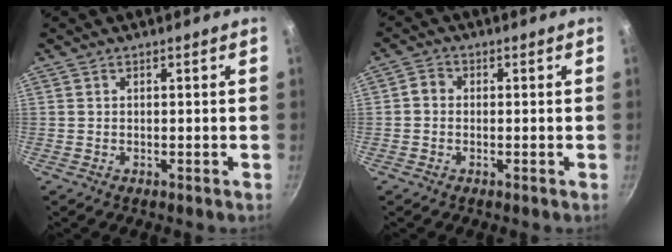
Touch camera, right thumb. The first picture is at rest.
{"total": 2.0, "force": [-0.4, 1.8, 1.0], "torque": [-0.016, 0.010, -0.015]}